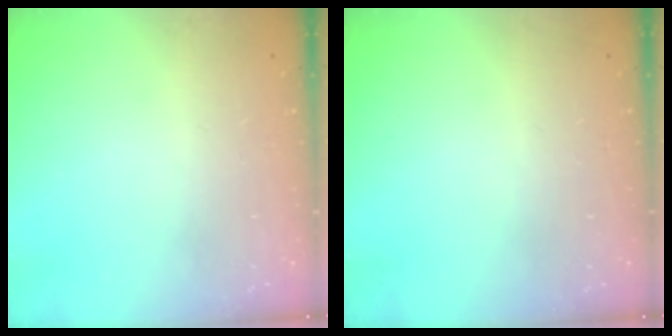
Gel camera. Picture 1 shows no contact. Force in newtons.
{"total": 0.0}